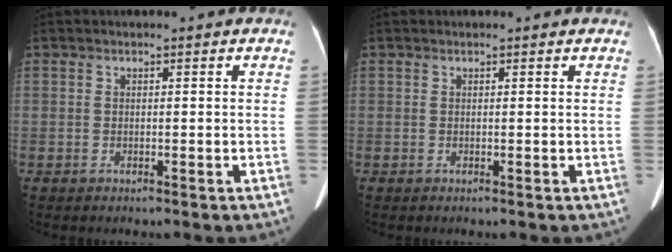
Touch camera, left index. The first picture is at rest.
{"total": 0.9, "force": [0.8, 0.3, 0.3], "torque": [-0.006, 0.010, 0.009]}